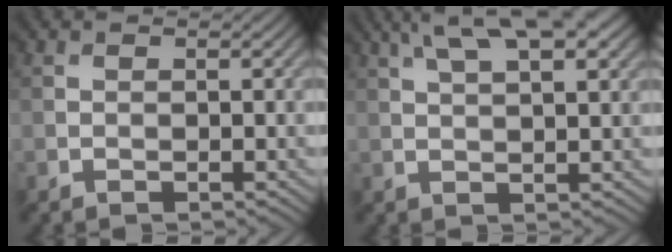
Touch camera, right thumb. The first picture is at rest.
{"total": 7.6, "force": [4.4, 2.3, 5.7], "torque": [-0.096, 0.017, 0.071]}